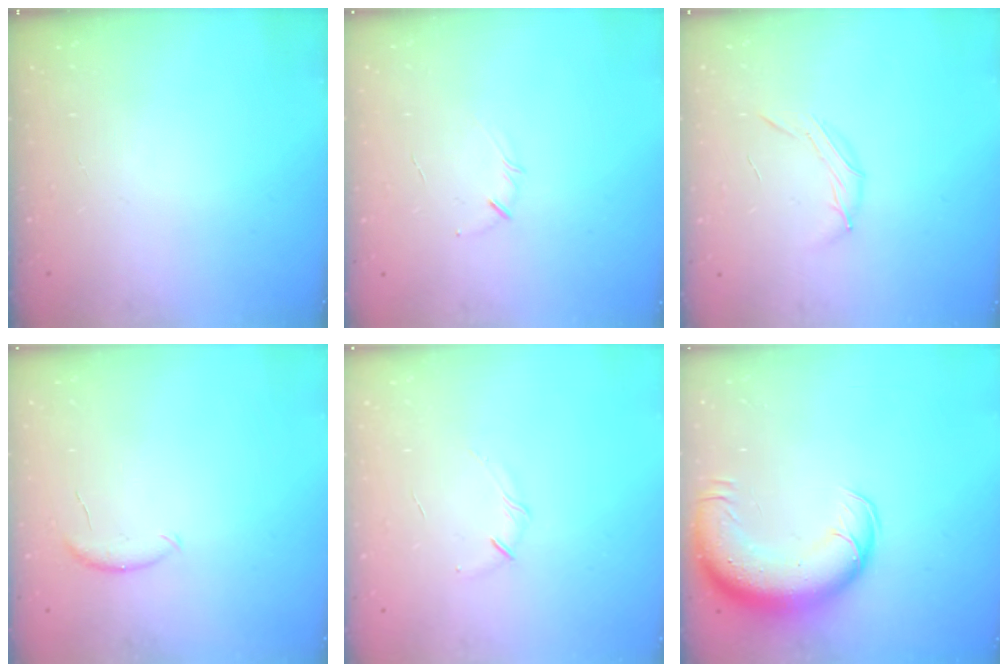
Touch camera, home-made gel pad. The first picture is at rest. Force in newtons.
{"total": 3.1, "press": 3.0, "slide": 0.7}
{"total": 6.8, "press": 6.8, "slide": 0.5}
{"total": 5.5, "press": 5.5, "slide": 0.5}
{"total": 3.7, "press": 3.6, "slide": 1.1}
{"total": 16.2, "press": 15.7, "slide": 3.9}